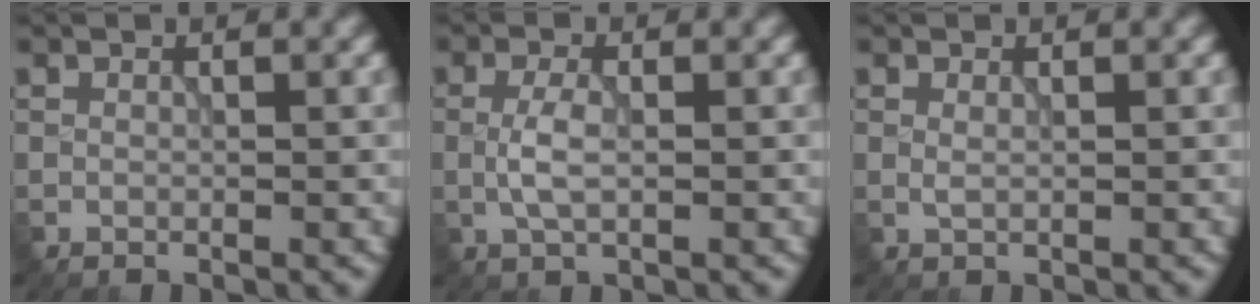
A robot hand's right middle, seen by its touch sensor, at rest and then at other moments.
{"total": 2.5, "force": [-0.4, 1.0, 2.3], "torque": [-0.053, 0.001, -0.011]}
{"total": 0.7, "force": [0.1, 0.3, 0.7], "torque": [-0.016, 0.001, 0.002]}